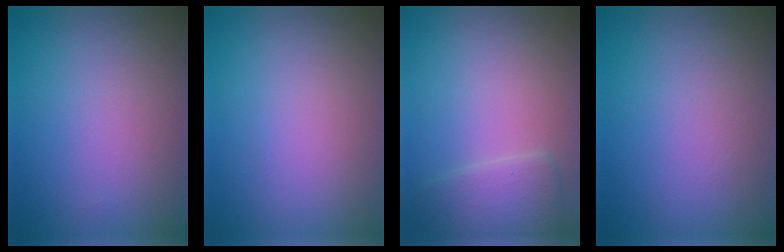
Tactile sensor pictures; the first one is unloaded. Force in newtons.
{"total": 0.0}
{"total": 2.8, "press": 2.8, "slide": 0.2}
{"total": 0.0}